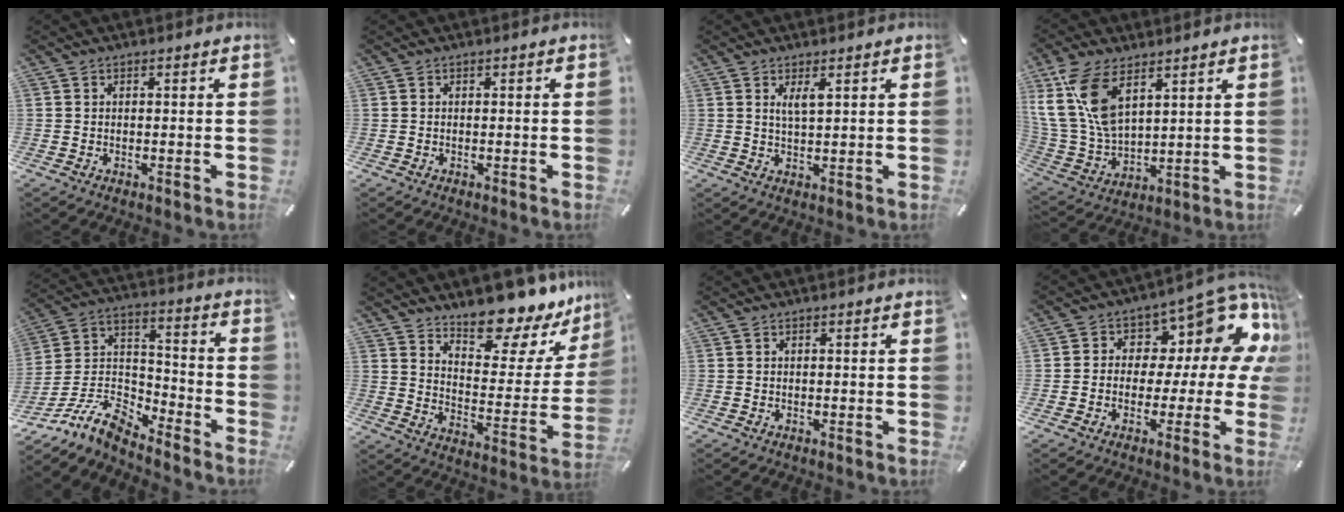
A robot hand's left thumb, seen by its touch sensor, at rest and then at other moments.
{"total": 0.0}
{"total": 2.8, "force": [1.7, 0.6, 2.2], "torque": [-0.040, -0.001, 0.027]}
{"total": 15.5, "force": [8.0, 8.5, 10.2], "torque": [-0.257, -0.034, 0.144]}
{"total": 12.0, "force": [-9.4, 4.8, 5.5], "torque": [-0.120, 0.029, -0.180]}
{"total": 15.7, "force": [14.1, 4.9, 5.0], "torque": [-0.064, -0.129, 0.236]}
{"total": 0.0}
{"total": 11.5, "force": [5.8, 6.7, 7.3], "torque": [-0.099, -0.058, 0.096]}